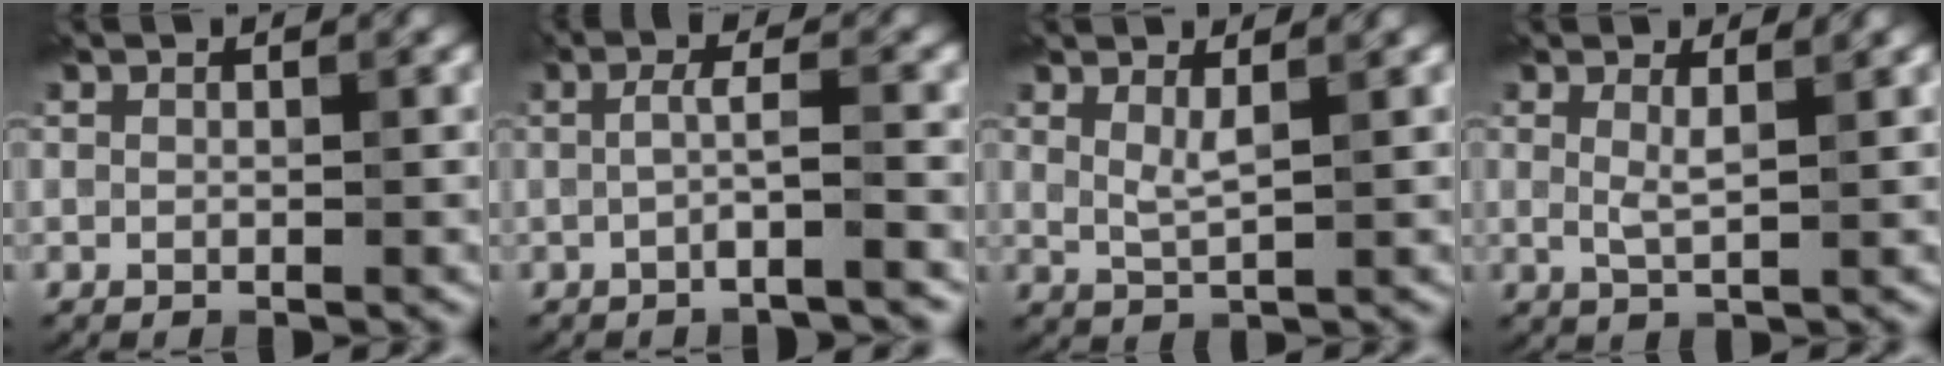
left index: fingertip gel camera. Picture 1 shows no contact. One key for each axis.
{"total": 2.8, "fx": -0.9, "fy": 0.2, "fz": 2.7, "tx": -0.036, "ty": 0.015, "tz": -0.031}
{"total": 1.8, "fx": 1.4, "fy": 0.3, "fz": 1.0, "tx": -0.020, "ty": 0.003, "tz": 0.023}
{"total": 1.7, "fx": 1.3, "fy": 0.3, "fz": 1.1, "tx": -0.023, "ty": 0.003, "tz": 0.017}